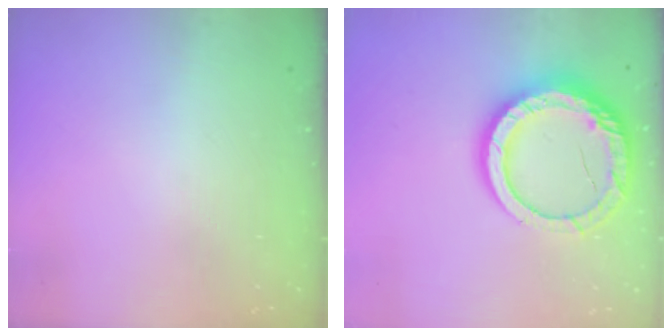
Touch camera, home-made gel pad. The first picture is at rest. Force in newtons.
{"total": 16.5, "press": 16.5, "slide": 1.2}